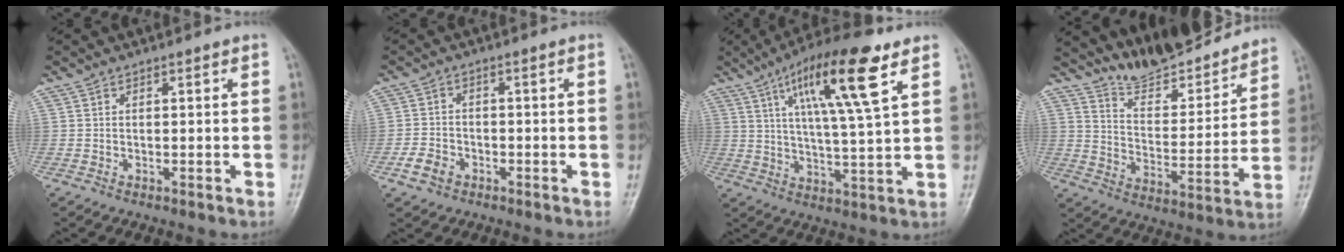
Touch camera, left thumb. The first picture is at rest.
{"total": 4.2, "force": [-2.2, 3.1, 1.8], "torque": [-0.032, 0.013, -0.040]}
{"total": 16.1, "force": [7.6, 2.8, 14.0], "torque": [-0.235, -0.020, 0.127]}
{"total": 16.5, "force": [15.5, 3.3, 4.8], "torque": [-0.046, -0.102, 0.241]}